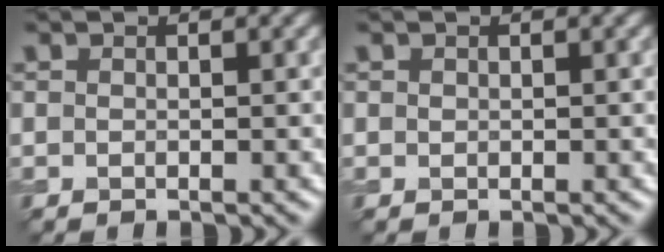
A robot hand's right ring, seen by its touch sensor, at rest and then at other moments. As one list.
[{"total": 0.0}]